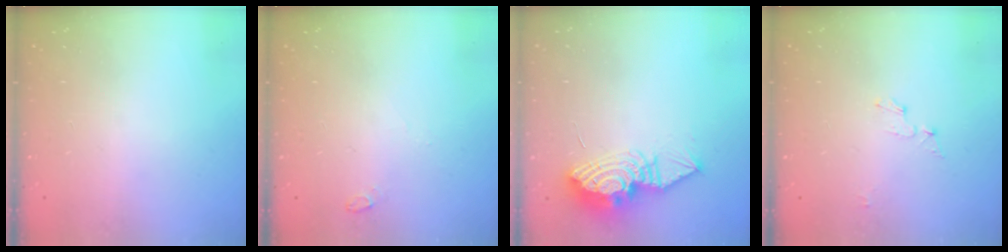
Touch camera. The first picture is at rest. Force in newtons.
{"total": 4.7, "press": 2.7, "slide": 3.9}
{"total": 13.2, "press": 13.1, "slide": 1.5}
{"total": 4.2, "press": 4.1, "slide": 0.4}